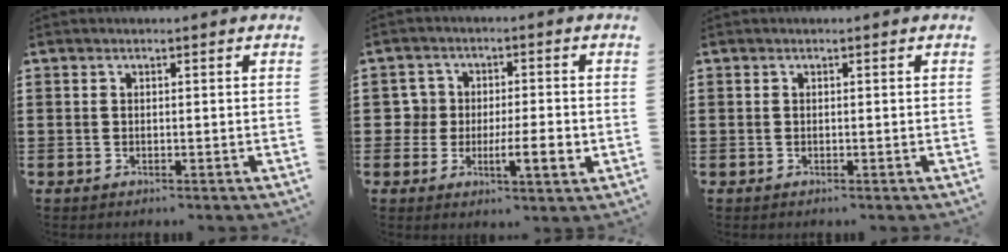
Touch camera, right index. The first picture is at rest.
{"total": 6.1, "force": [-1.1, 3.9, 4.6], "torque": [-0.087, 0.005, -0.022]}
{"total": 0.0}